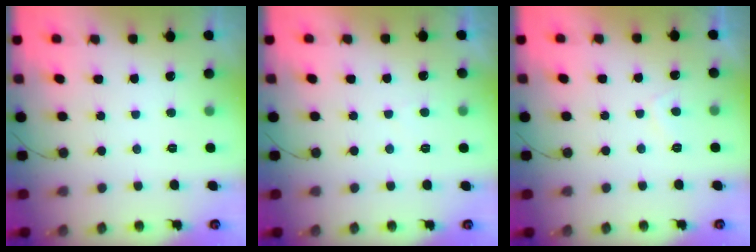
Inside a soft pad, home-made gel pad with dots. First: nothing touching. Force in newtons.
{"total": 1.7, "press": 1.6, "slide": 0.5}
{"total": 2.3, "press": 2.3, "slide": 0.5}